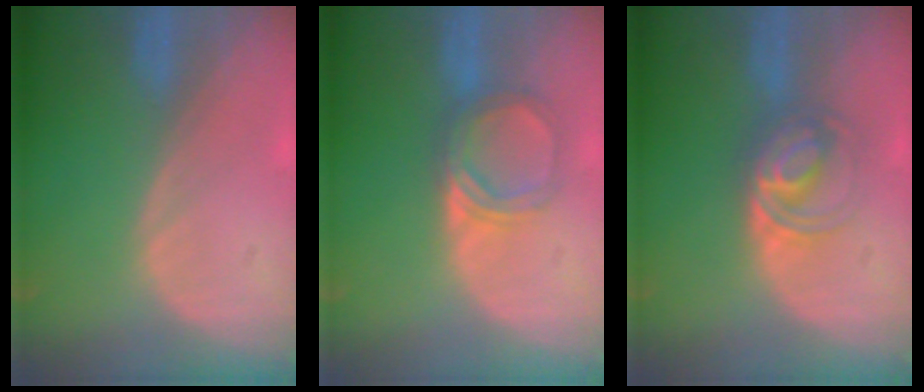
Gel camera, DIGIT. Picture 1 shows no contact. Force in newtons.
{"total": 5.3, "press": 4.9, "slide": 1.9}
{"total": 5.9, "press": 5.5, "slide": 2.1}